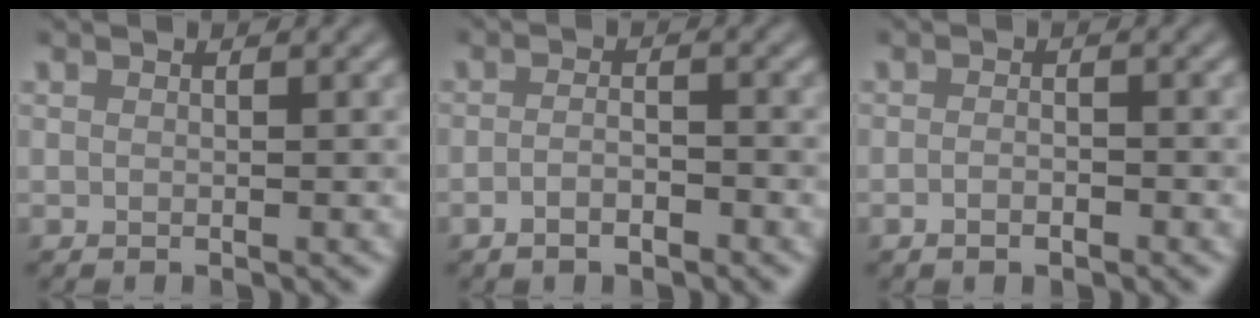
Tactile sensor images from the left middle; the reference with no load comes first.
{"total": 1.9, "force": [-1.2, 0.6, 1.4], "torque": [-0.026, 0.002, -0.023]}
{"total": 1.3, "force": [-0.7, 0.5, 1.0], "torque": [-0.018, -0.001, -0.014]}